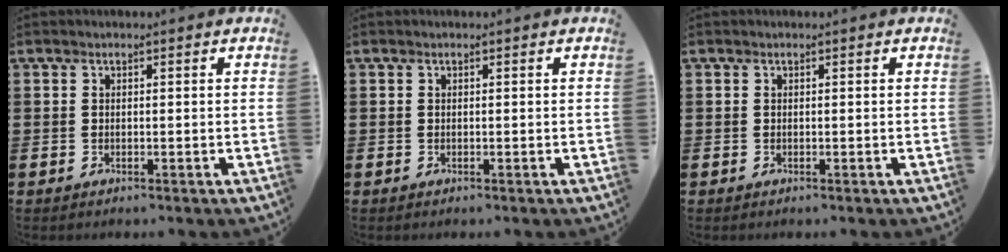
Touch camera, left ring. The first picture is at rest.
{"total": 0.0}
{"total": 0.0}